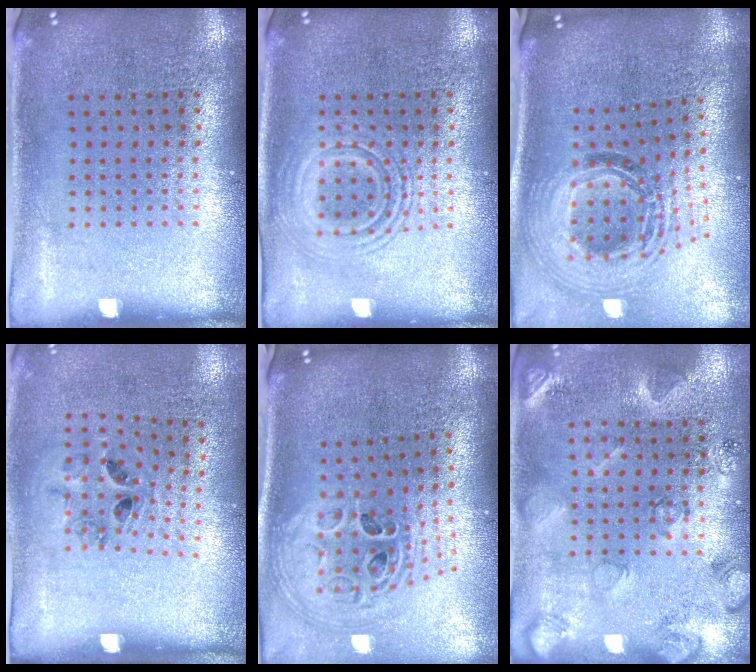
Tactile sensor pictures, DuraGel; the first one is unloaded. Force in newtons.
{"total": 2.1, "press": 2.1, "slide": 0.3}
{"total": 2.1, "press": 1.6, "slide": 1.2}
{"total": 1.3, "press": 0.8, "slide": 1.1}
{"total": 2.0, "press": 1.6, "slide": 1.2}
{"total": 2.2, "press": 2.1, "slide": 0.7}